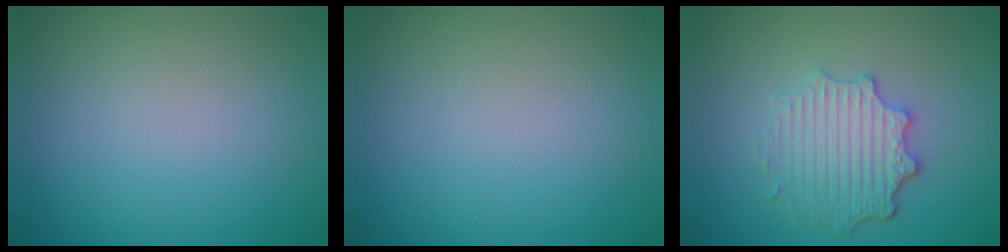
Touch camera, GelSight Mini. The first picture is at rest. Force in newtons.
{"total": 0.0}
{"total": 4.6, "press": 3.6, "slide": 2.8}